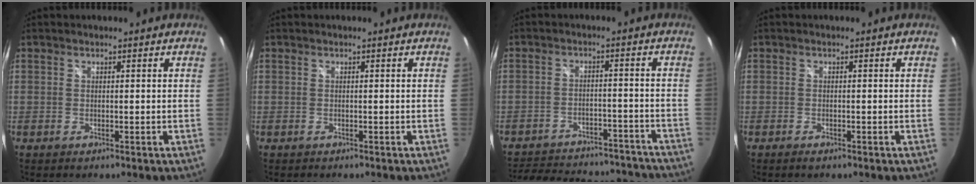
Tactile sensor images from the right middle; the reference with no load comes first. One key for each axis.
{"total": 0.0}
{"total": 24.4, "fx": -21.3, "fy": 8.3, "fz": 8.6, "tx": -0.180, "ty": 0.027, "tz": -0.260}
{"total": 1.3, "fx": -1.0, "fy": 0.5, "fz": 0.8, "tx": -0.015, "ty": -0.005, "tz": -0.019}